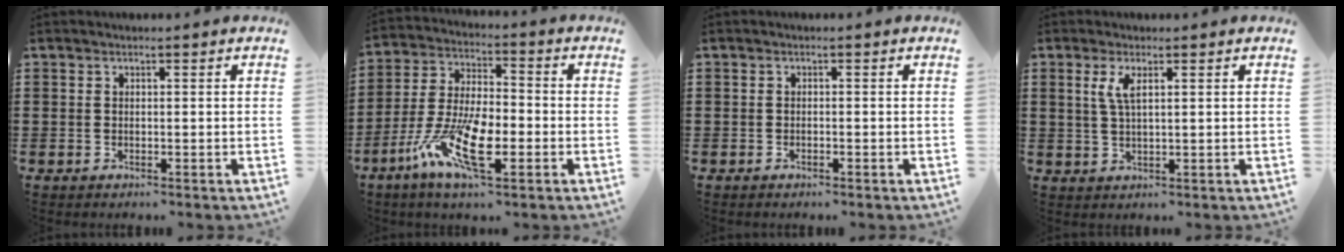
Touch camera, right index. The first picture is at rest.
{"total": 11.5, "force": [-5.0, 4.0, 9.5], "torque": [-0.222, -0.007, -0.099]}
{"total": 0.5, "force": [-0.5, 0.0, 0.2], "torque": [-0.007, -0.003, -0.008]}
{"total": 3.4, "force": [1.3, 1.0, 2.9], "torque": [-0.063, 0.006, 0.021]}